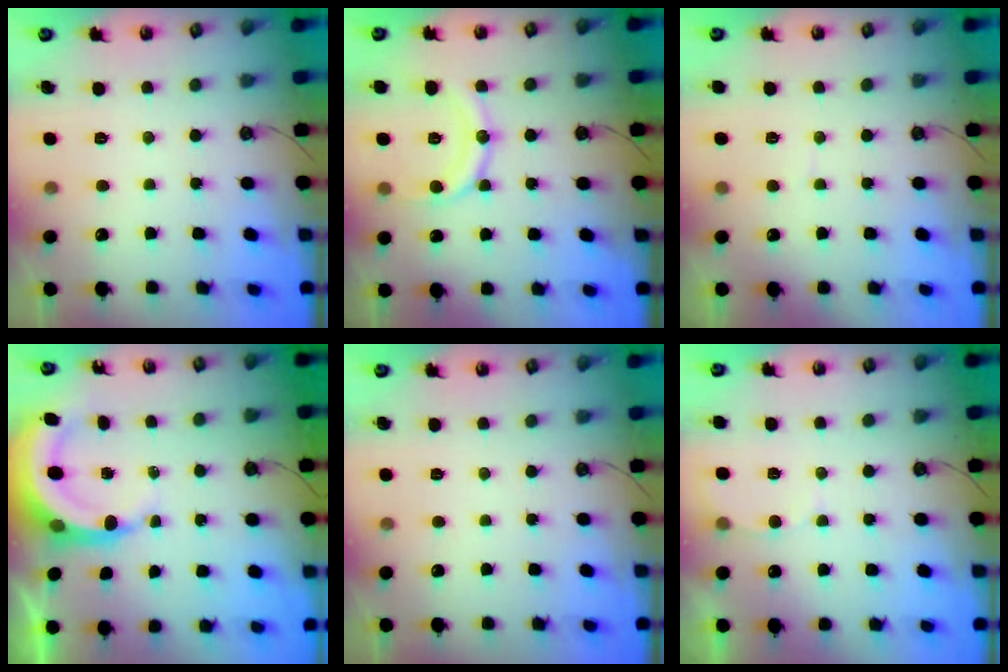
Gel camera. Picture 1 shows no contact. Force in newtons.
{"total": 13.1, "press": 13.1, "slide": 0.9}
{"total": 2.6, "press": 2.0, "slide": 1.6}
{"total": 6.7, "press": 6.7, "slide": 1.0}
{"total": 0.0}
{"total": 4.3, "press": 4.2, "slide": 0.4}